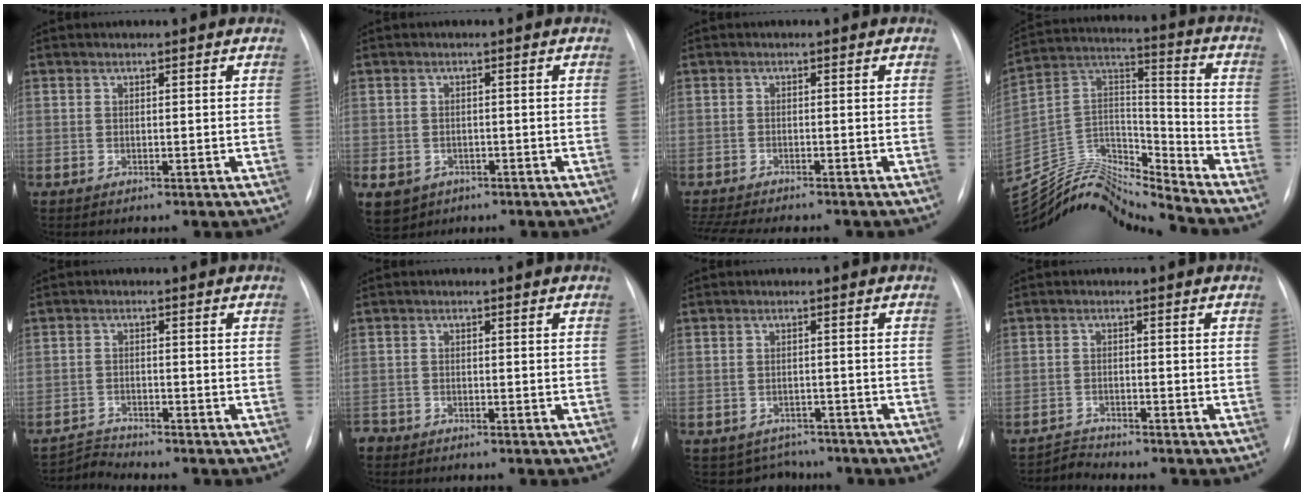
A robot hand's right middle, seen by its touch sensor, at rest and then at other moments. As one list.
[{"total": 7.7, "force": [-3.8, 6.3, 2.4], "torque": [-0.067, 0.000, -0.048]}, {"total": 10.6, "force": [-9.3, 1.8, 4.7], "torque": [-0.076, -0.007, -0.135]}, {"total": 19.4, "force": [-19.0, 0.9, 3.9], "torque": [-0.064, 0.057, -0.329]}, {"total": 3.0, "force": [-2.5, -0.8, -1.3], "torque": [0.027, -0.015, -0.046]}, {"total": 2.5, "force": [-2.3, 1.0, 0.0], "torque": [0.000, -0.003, -0.044]}, {"total": 3.9, "force": [-3.2, 2.2, -0.2], "torque": [0.006, 0.015, -0.040]}, {"total": 2.5, "force": [-2.2, -0.4, -1.2], "torque": [0.029, -0.014, -0.039]}]